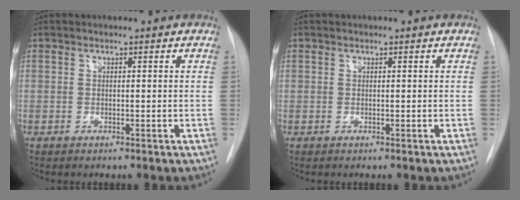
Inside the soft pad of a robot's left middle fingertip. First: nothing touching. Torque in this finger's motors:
{"motor_torque": [0.10, -0.14, -0.06, -0.06]}